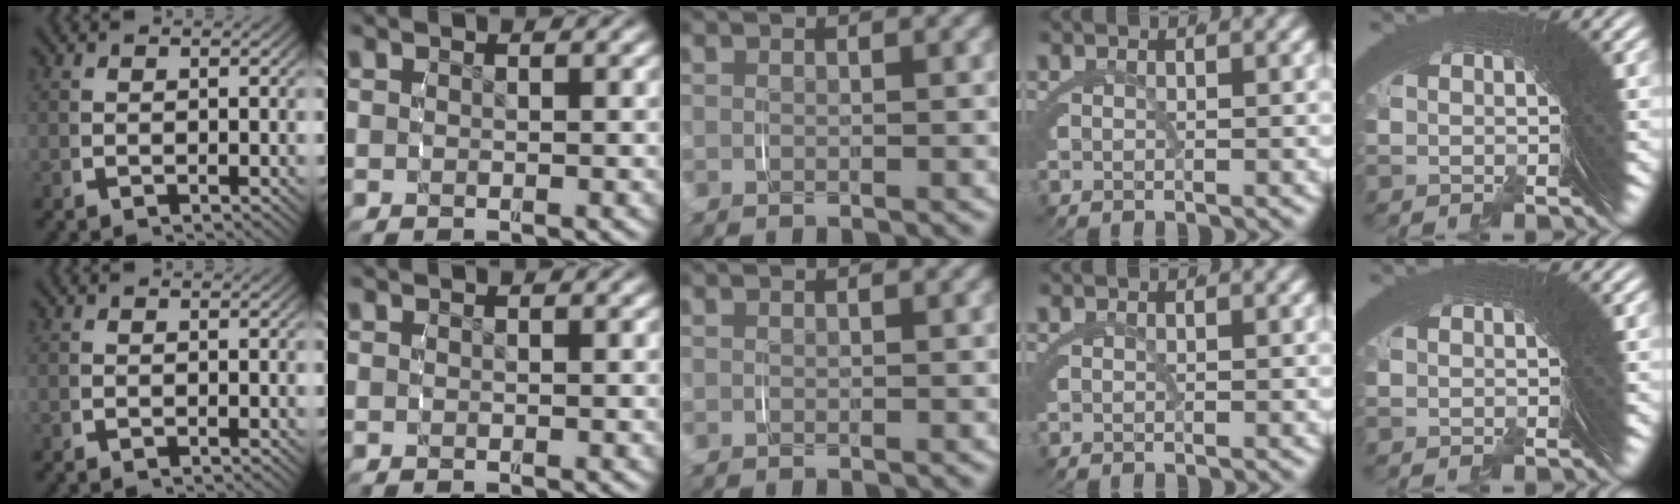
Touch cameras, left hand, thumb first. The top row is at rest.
{}